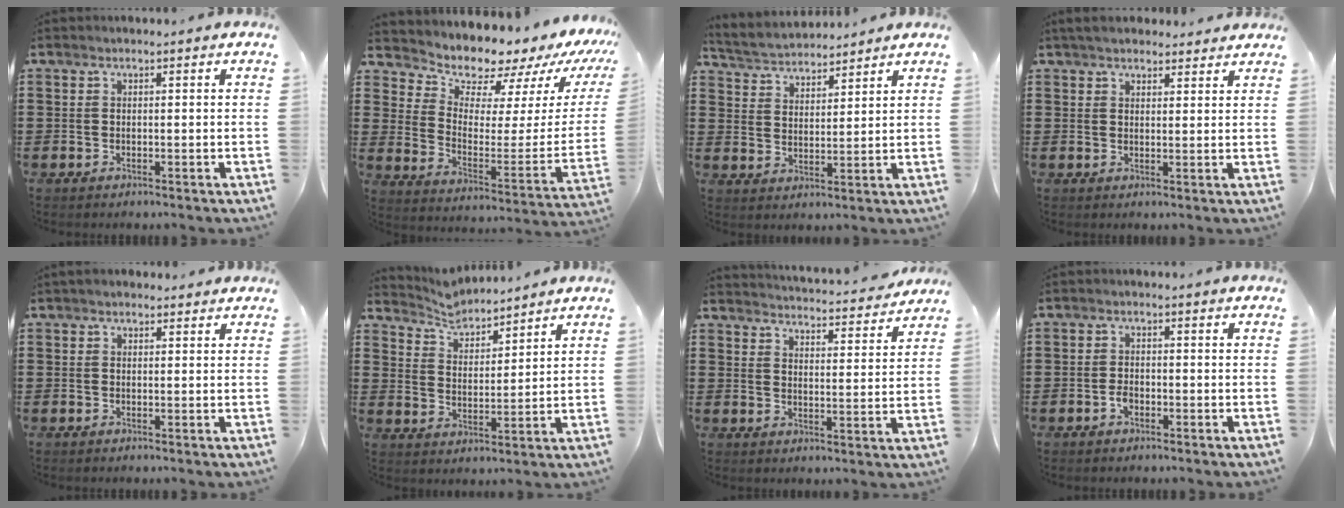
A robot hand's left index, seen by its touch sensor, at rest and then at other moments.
{"total": 8.6, "force": [8.0, 2.6, 1.4], "torque": [-0.053, -0.080, 0.135]}
{"total": 3.8, "force": [3.8, 0.6, 0.0], "torque": [-0.018, -0.016, 0.067]}
{"total": 3.4, "force": [3.3, 0.8, 0.7], "torque": [-0.022, -0.002, 0.062]}
{"total": 1.2, "force": [1.0, 0.6, 0.3], "torque": [-0.008, 0.006, 0.019]}
{"total": 4.4, "force": [4.3, 0.5, 0.2], "torque": [-0.025, -0.021, 0.077]}
{"total": 4.0, "force": [3.9, -0.6, 0.1], "torque": [-0.013, -0.035, 0.064]}
{"total": 1.9, "force": [-0.8, 1.1, 1.3], "torque": [-0.034, -0.002, -0.016]}